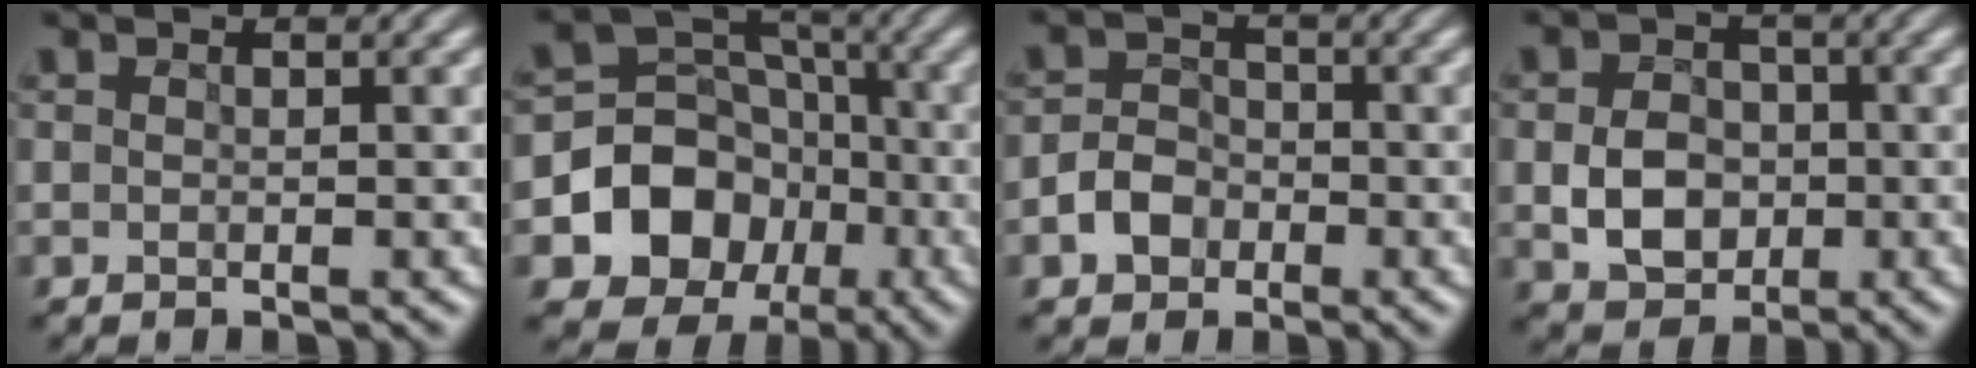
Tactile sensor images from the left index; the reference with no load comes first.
{"total": 8.7, "force": [-2.8, 7.1, 4.1], "torque": [-0.073, 0.000, -0.049]}
{"total": 2.8, "force": [-1.5, 2.1, 1.3], "torque": [-0.019, 0.007, -0.022]}
{"total": 4.3, "force": [-0.9, 3.3, 2.6], "torque": [-0.053, 0.003, -0.009]}